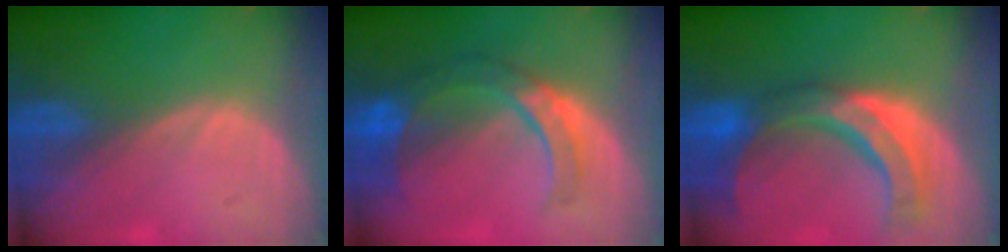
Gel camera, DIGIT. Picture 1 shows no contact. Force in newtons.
{"total": 8.8, "press": 7.8, "slide": 4.1}
{"total": 11.1, "press": 9.5, "slide": 5.7}